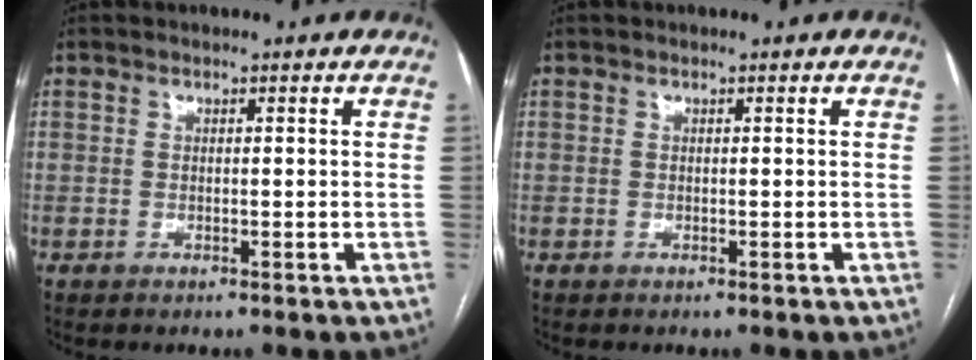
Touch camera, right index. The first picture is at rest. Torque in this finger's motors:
{"motor_torque": [0.00, 0.00, -0.03, 0.00]}